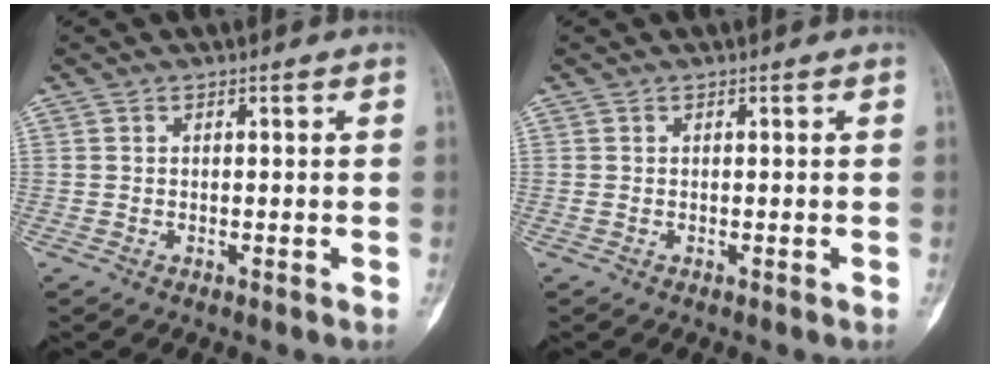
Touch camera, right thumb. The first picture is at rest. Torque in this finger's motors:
{"motor_torque": [0.00, 0.00, 0.05, -0.05, 0.00]}